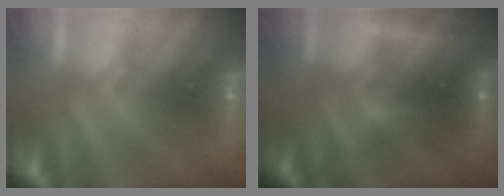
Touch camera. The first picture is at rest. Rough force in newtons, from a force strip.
{"total": 2.5}